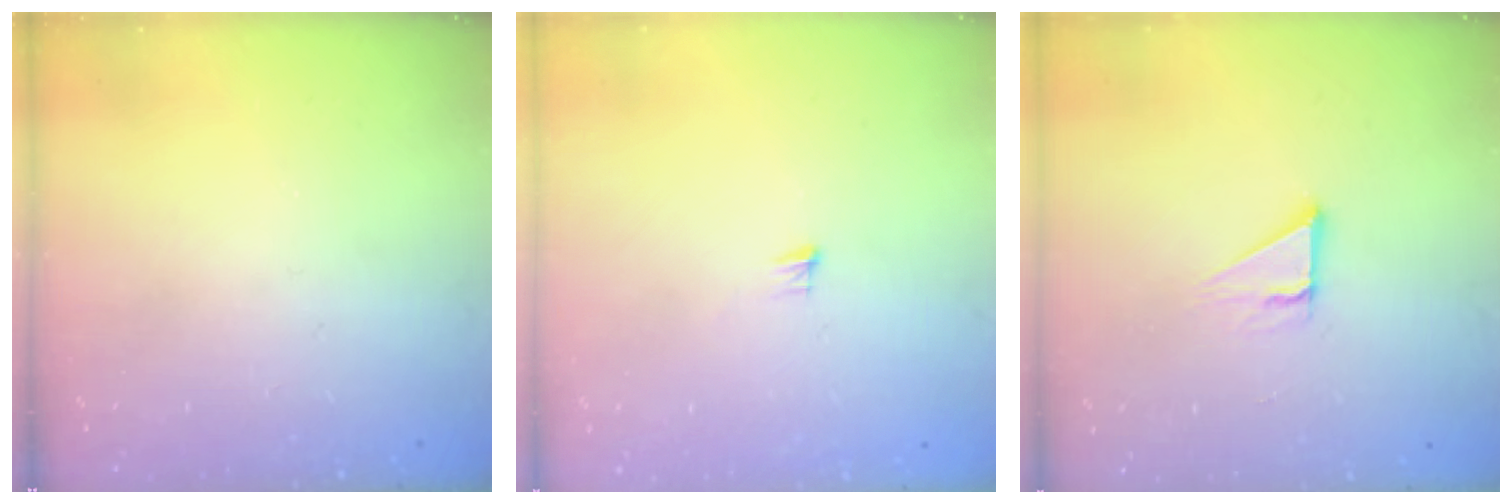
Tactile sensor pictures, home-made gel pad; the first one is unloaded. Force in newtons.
{"total": 3.9, "press": 3.8, "slide": 0.9}
{"total": 4.0, "press": 4.0, "slide": 0.2}